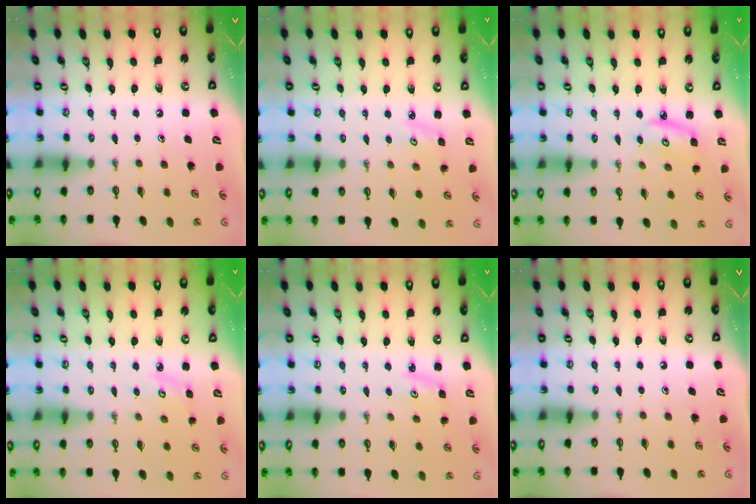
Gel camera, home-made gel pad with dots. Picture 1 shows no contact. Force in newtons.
{"total": 3.0, "press": 3.0, "slide": 0.3}
{"total": 4.5, "press": 4.5, "slide": 0.3}
{"total": 4.0, "press": 4.0, "slide": 0.4}
{"total": 2.9, "press": 2.9, "slide": 0.3}
{"total": 0.0}